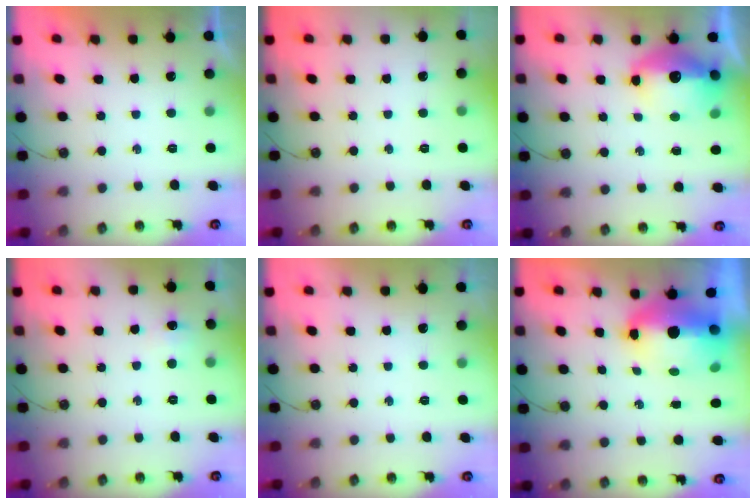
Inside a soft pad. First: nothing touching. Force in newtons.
{"total": 0.0}
{"total": 14.6, "press": 14.5, "slide": 1.2}
{"total": 5.4, "press": 5.4, "slide": 0.7}
{"total": 11.8, "press": 1.8, "slide": 11.7}
{"total": 15.1, "press": 12.0, "slide": 9.3}